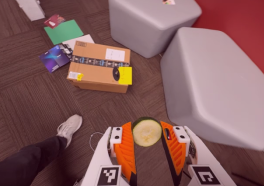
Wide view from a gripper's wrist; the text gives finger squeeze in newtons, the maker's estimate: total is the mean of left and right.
{"total": 9.9, "left": 10.0, "right": 9.8}